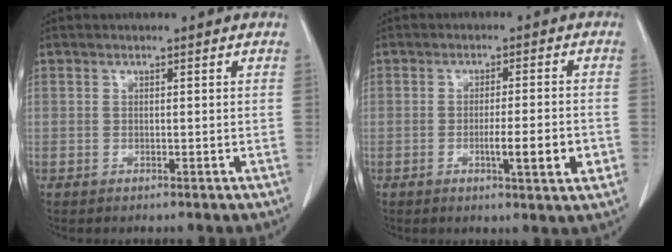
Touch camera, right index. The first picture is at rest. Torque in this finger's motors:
{"motor_torque": [1.08, -0.32, 0.58, 0.06]}